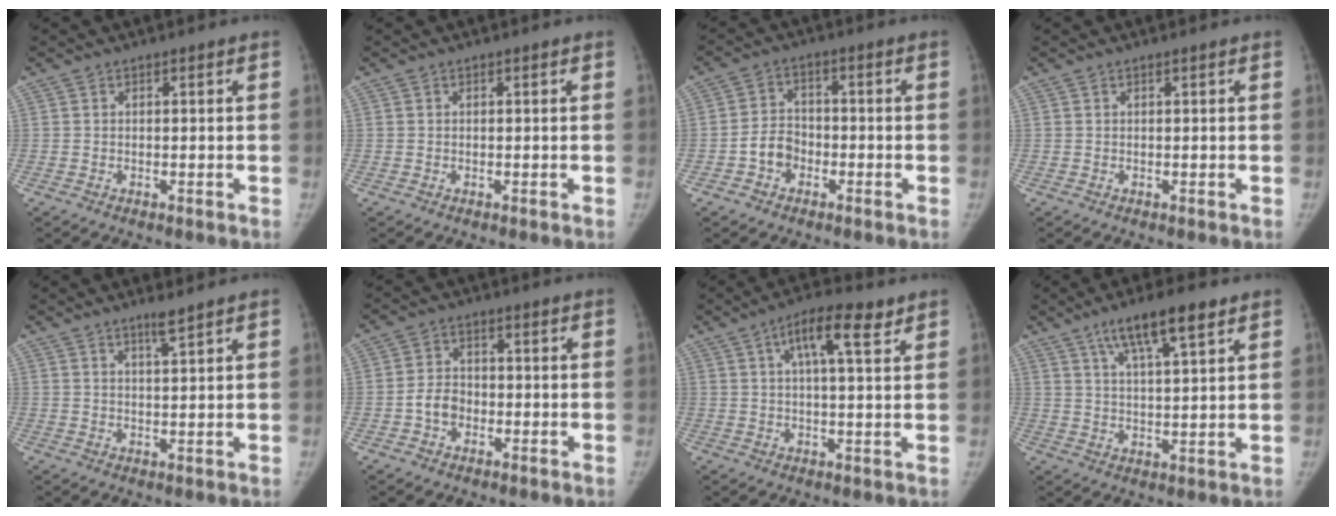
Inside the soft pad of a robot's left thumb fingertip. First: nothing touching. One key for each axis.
{"total": 0.0}
{"total": 5.3, "fx": -2.1, "fy": 4.2, "fz": 2.4, "tx": -0.025, "ty": 0.024, "tz": -0.044}
{"total": 0.0}
{"total": 2.6, "fx": 2.0, "fy": -0.1, "fz": 1.7, "tx": -0.030, "ty": -0.016, "tz": 0.038}
{"total": 4.4, "fx": -1.5, "fy": 3.5, "fz": 2.4, "tx": -0.031, "ty": 0.017, "tz": -0.033}
{"total": 8.7, "fx": 4.2, "fy": 2.6, "fz": 7.2, "tx": -0.108, "ty": 0.000, "tz": 0.064}
{"total": 10.3, "fx": 6.2, "fy": 2.2, "fz": 7.9, "tx": -0.129, "ty": -0.019, "tz": 0.106}